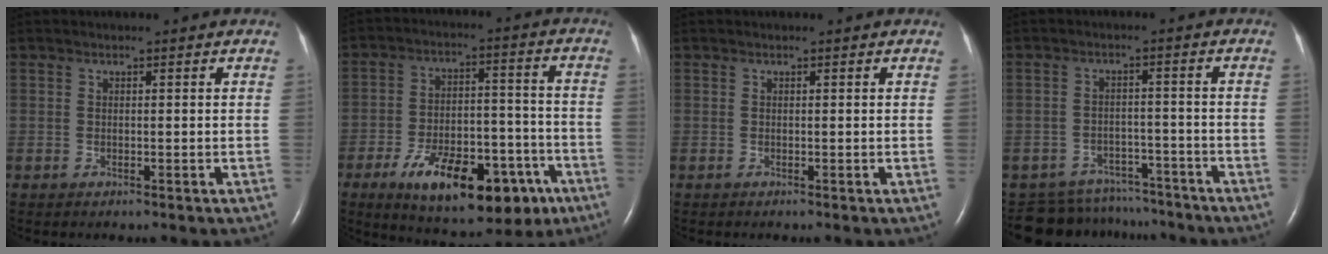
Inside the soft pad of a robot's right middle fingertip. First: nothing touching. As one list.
[{"total": 18.8, "force": [-10.3, 7.7, 13.7], "torque": [-0.181, 0.011, -0.147]}, {"total": 0.0}, {"total": 10.8, "force": [-10.0, 4.1, 0.2], "torque": [-0.007, 0.020, -0.131]}]